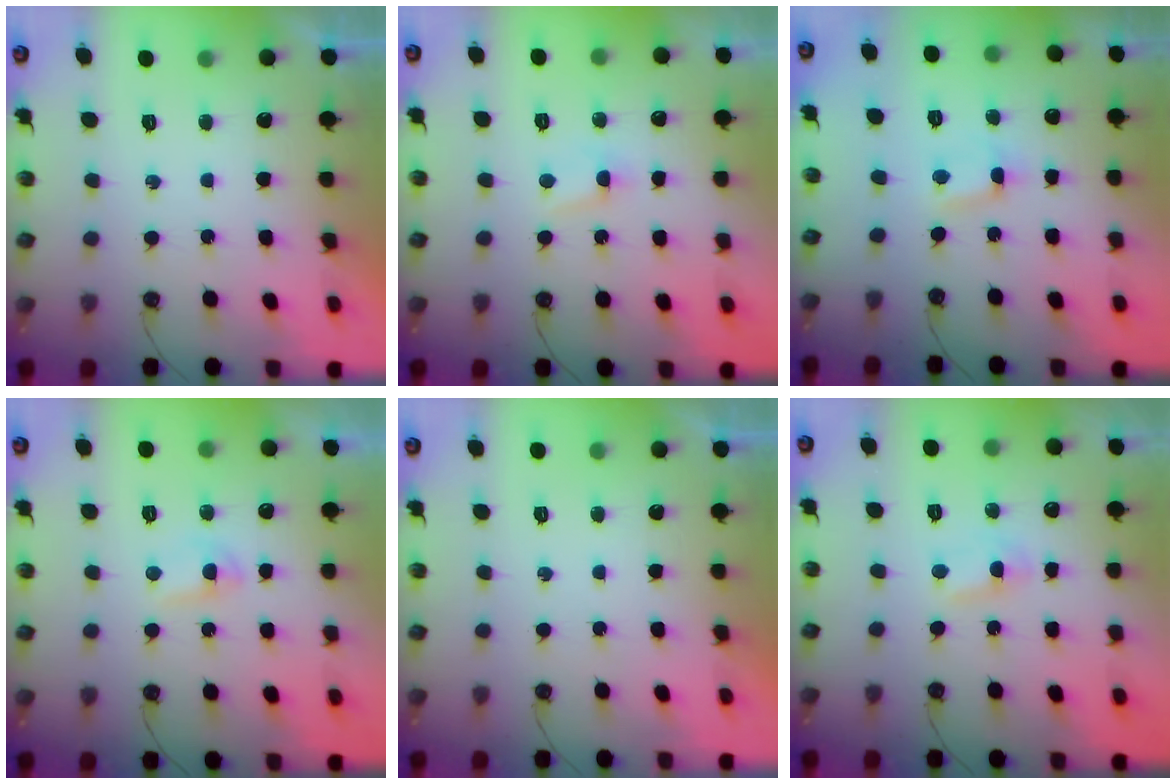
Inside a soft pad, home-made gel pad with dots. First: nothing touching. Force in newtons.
{"total": 2.8, "press": 2.8, "slide": 0.4}
{"total": 0.6, "press": 0.4, "slide": 0.5}
{"total": 4.5, "press": 4.5, "slide": 0.6}
{"total": 0.0}
{"total": 2.0, "press": 1.9, "slide": 0.7}